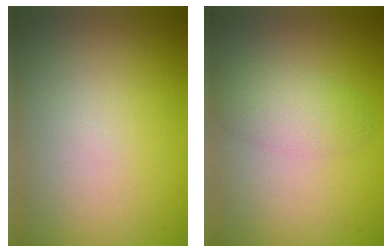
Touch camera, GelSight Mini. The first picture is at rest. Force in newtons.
{"total": 2.4, "press": 2.4, "slide": 0.1}